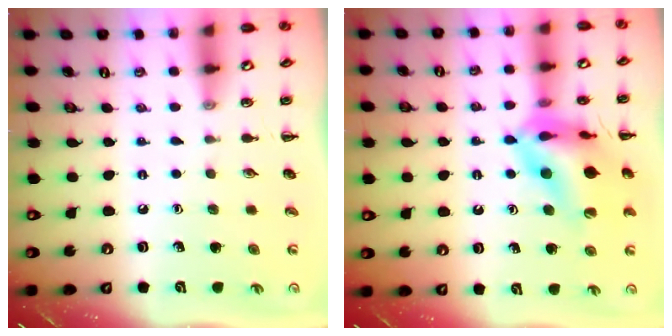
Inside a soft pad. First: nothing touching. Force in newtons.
{"total": 16.9, "press": 16.6, "slide": 3.3}